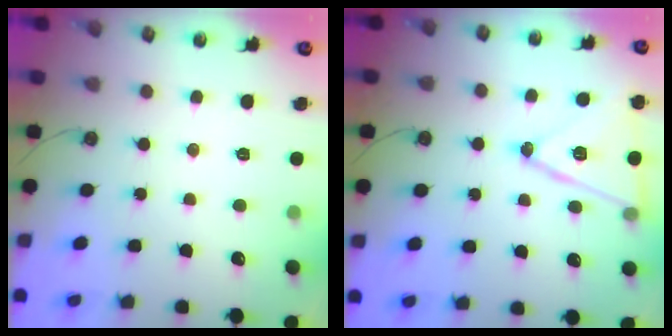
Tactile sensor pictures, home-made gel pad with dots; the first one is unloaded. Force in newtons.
{"total": 15.0, "press": 14.6, "slide": 3.4}